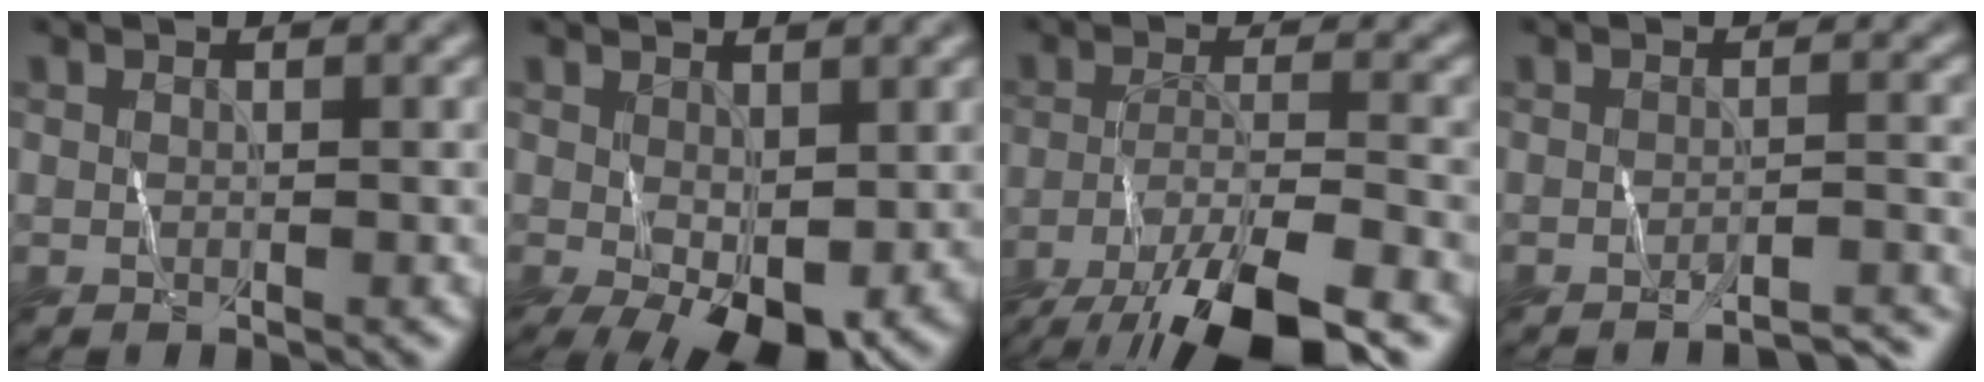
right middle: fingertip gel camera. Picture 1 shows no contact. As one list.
[{"total": 6.9, "force": [-1.6, 3.3, 5.8], "torque": [-0.109, -0.007, -0.019]}, {"total": 9.9, "force": [-7.2, 1.9, 6.5], "torque": [-0.110, 0.000, -0.127]}, {"total": 2.7, "force": [-2.7, 0.0, 0.6], "torque": [-0.005, 0.007, -0.033]}]